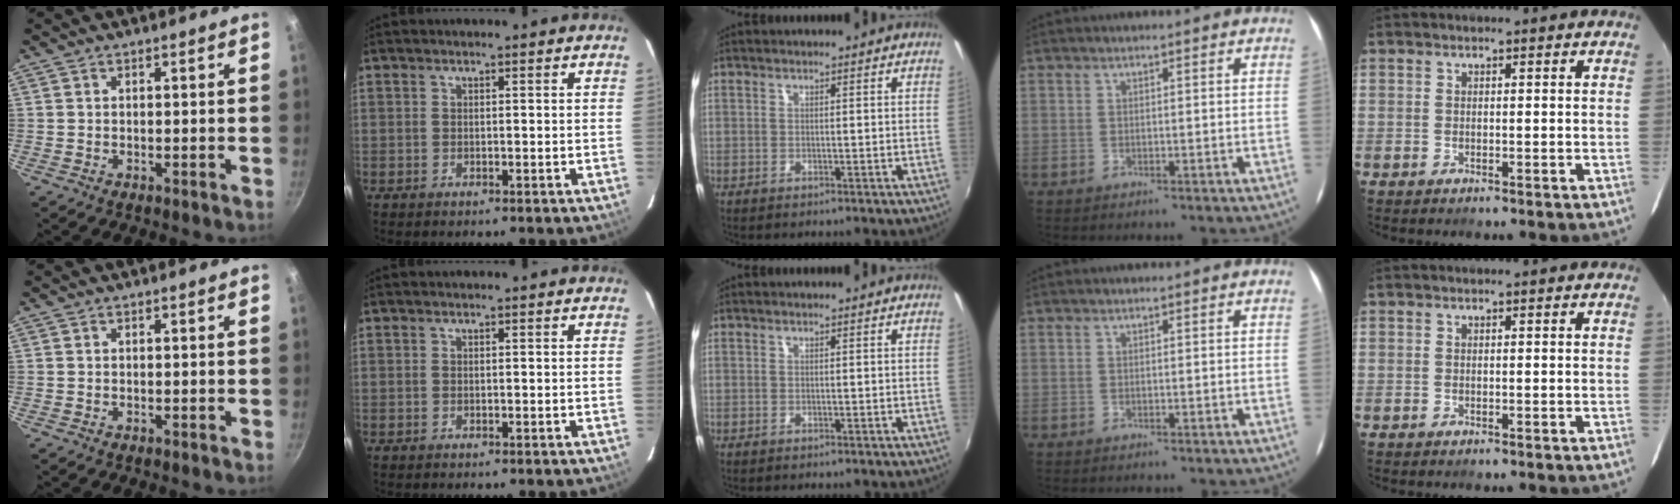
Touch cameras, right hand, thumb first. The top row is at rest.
{}